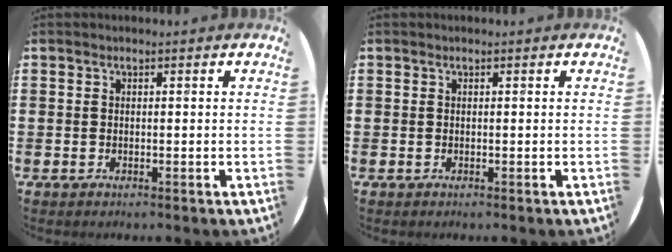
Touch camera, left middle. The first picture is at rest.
{"total": 0.0}